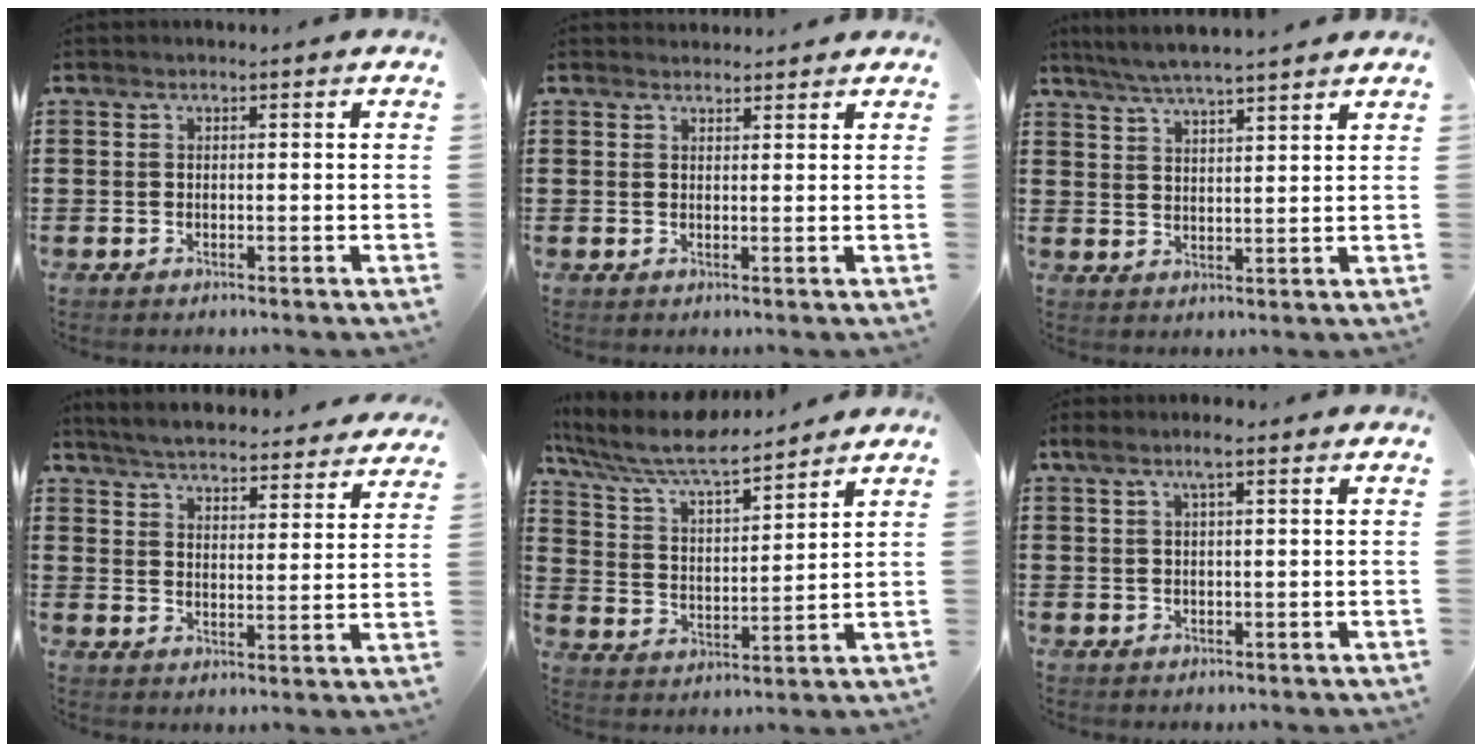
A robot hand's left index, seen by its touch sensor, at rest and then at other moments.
{"total": 1.6, "force": [1.6, 0.4, 0.0], "torque": [-0.004, 0.003, 0.031]}
{"total": 4.6, "force": [4.2, -0.2, 1.7], "torque": [-0.046, -0.017, 0.074]}
{"total": 4.9, "force": [4.9, -0.2, 0.7], "torque": [-0.038, -0.035, 0.081]}
{"total": 8.5, "force": [7.6, 1.4, 3.7], "torque": [-0.104, -0.039, 0.128]}
{"total": 3.1, "force": [1.4, 0.5, 2.7], "torque": [-0.055, 0.004, 0.023]}